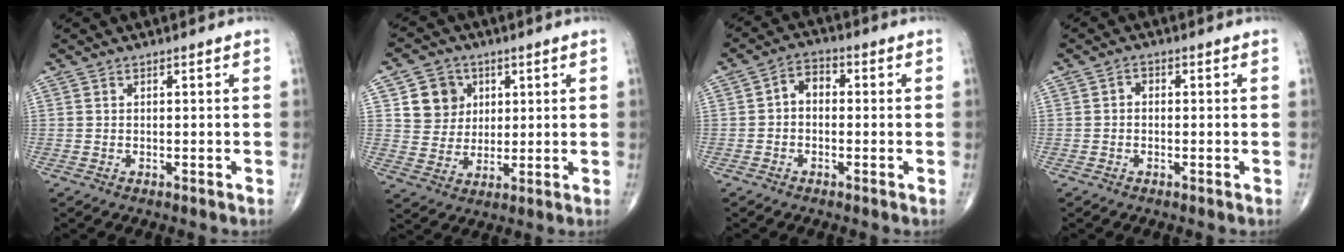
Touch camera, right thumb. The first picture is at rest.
{"total": 8.3, "force": [2.8, 7.5, 2.4], "torque": [-0.008, -0.008, 0.051]}
{"total": 4.5, "force": [-0.2, 3.3, 3.1], "torque": [-0.036, 0.018, -0.017]}
{"total": 1.5, "force": [-0.1, 1.2, 0.9], "torque": [-0.006, 0.008, -0.008]}